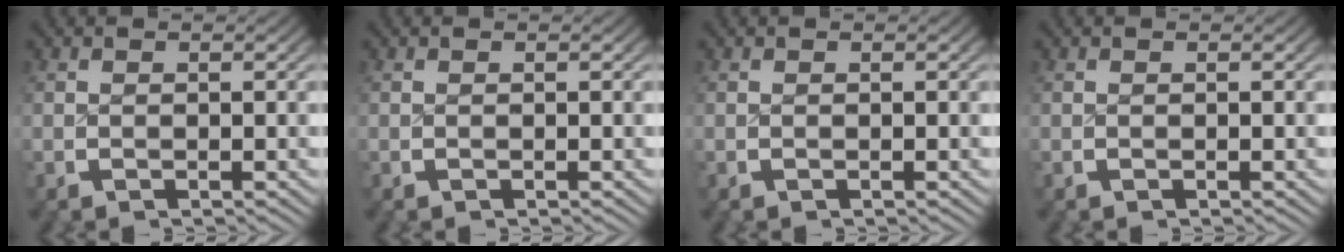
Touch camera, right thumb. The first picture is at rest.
{"total": 0.0}
{"total": 0.0}
{"total": 0.0}